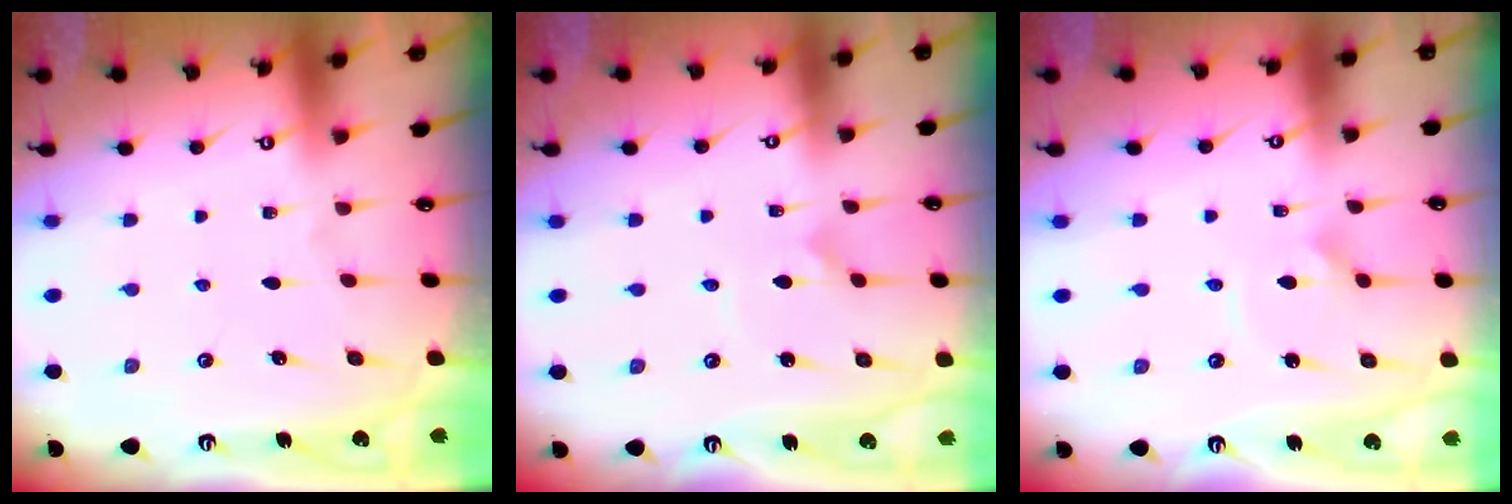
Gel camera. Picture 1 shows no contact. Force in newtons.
{"total": 1.6, "press": 1.6, "slide": 0.1}
{"total": 2.4, "press": 2.4, "slide": 0.0}